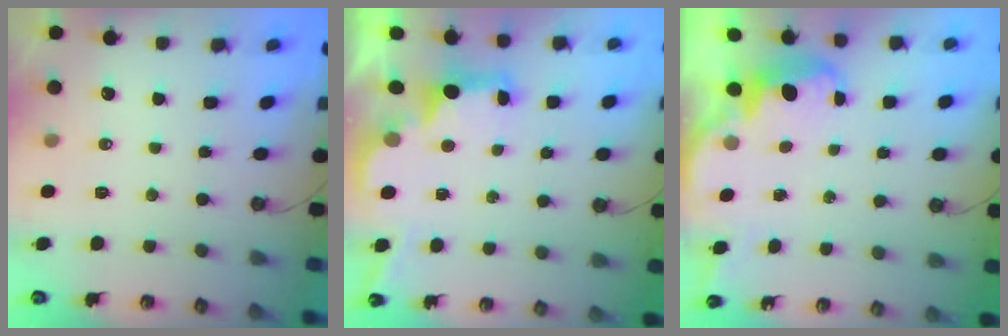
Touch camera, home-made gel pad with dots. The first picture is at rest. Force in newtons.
{"total": 2.9, "press": 2.8, "slide": 0.9}
{"total": 2.7, "press": 2.6, "slide": 0.7}